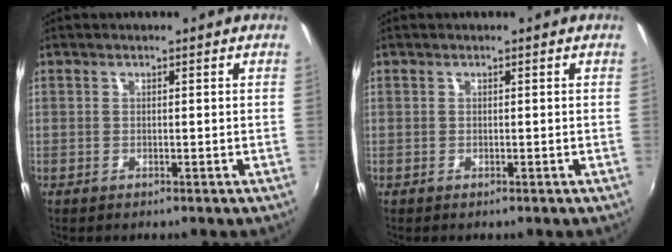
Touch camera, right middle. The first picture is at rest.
{"total": 0.0}